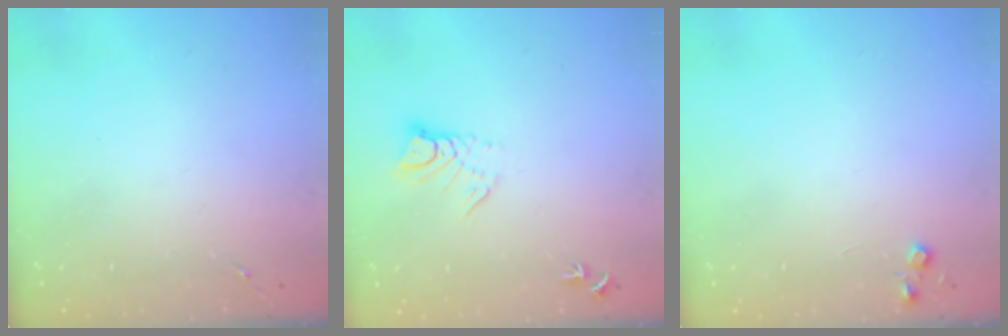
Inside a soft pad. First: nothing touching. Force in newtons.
{"total": 6.6, "press": 6.6, "slide": 0.7}
{"total": 4.4, "press": 4.3, "slide": 0.5}